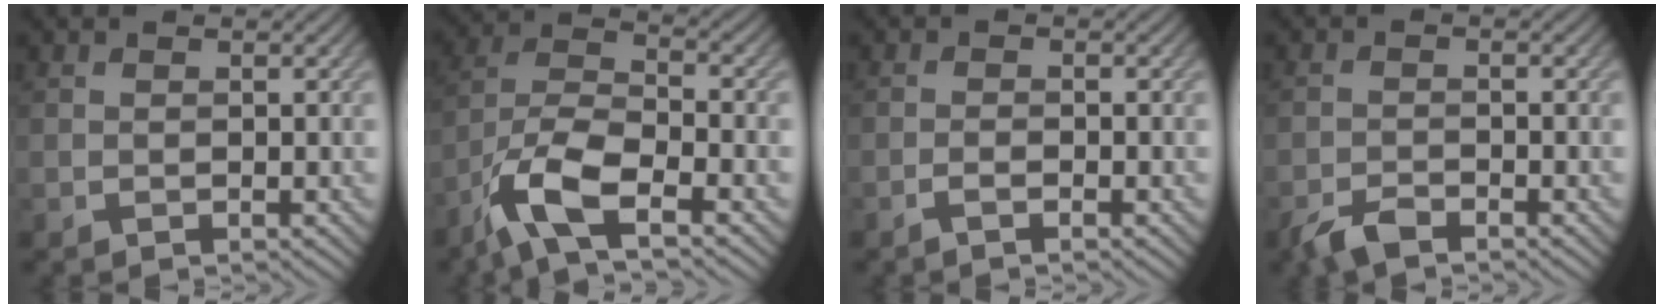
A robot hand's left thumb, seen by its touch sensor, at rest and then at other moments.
{"total": 9.9, "force": [-6.0, 3.3, 7.2], "torque": [-0.145, -0.001, -0.133]}
{"total": 1.4, "force": [-1.0, 0.2, 1.0], "torque": [-0.019, 0.004, -0.022]}
{"total": 3.0, "force": [-2.5, 0.8, 1.5], "torque": [-0.033, -0.002, -0.055]}